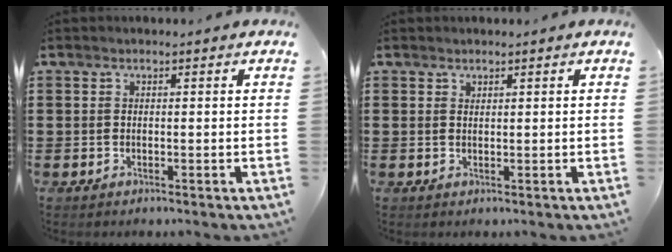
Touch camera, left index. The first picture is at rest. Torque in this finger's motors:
{"motor_torque": [0.02, -0.05, 0.05, 0.00]}